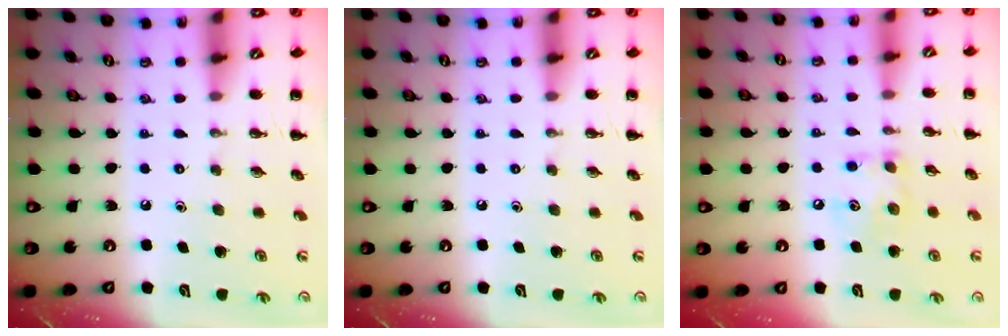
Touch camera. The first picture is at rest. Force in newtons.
{"total": 0.0}
{"total": 8.0, "press": 8.0, "slide": 1.1}